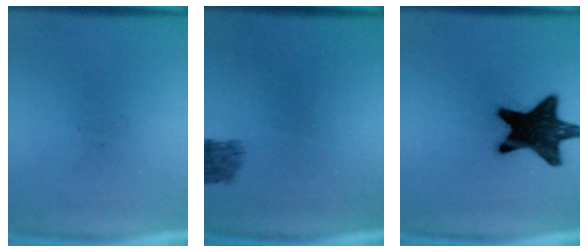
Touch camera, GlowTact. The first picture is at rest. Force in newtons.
{"total": 2.5}
{"total": 18.1}